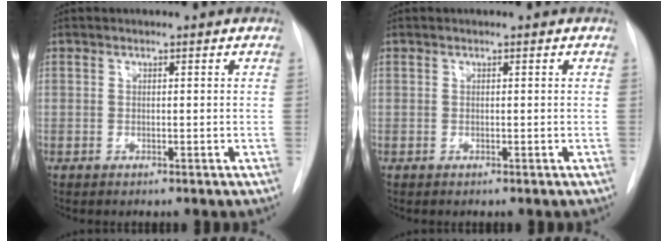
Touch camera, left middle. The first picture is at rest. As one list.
[{"total": 0.0}]